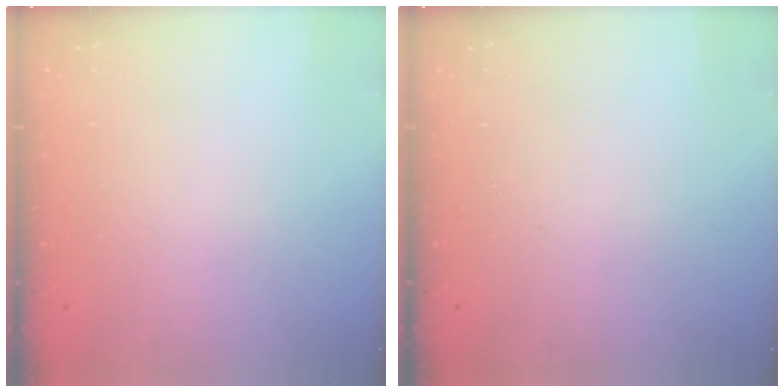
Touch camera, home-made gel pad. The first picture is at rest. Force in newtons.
{"total": 0.0}